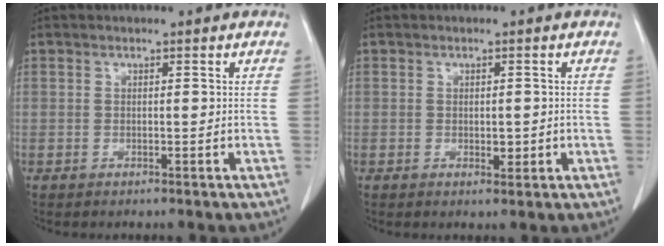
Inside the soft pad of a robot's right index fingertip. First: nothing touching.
{"total": 1.8, "force": [-0.3, 1.0, 1.4], "torque": [-0.019, -0.001, 0.000]}